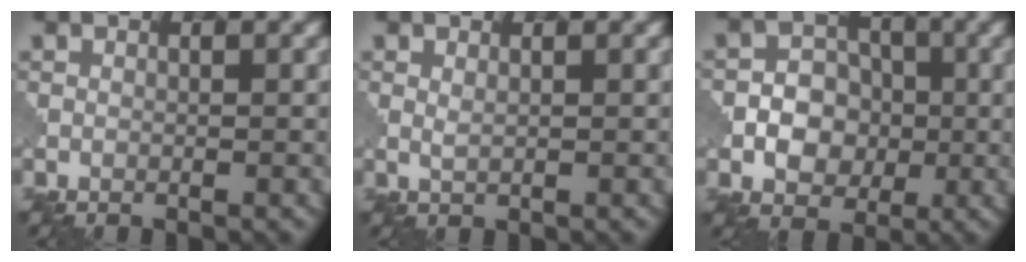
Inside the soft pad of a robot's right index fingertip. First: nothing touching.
{"total": 0.9, "force": [0.2, 0.4, 0.8], "torque": [-0.020, 0.000, 0.005]}
{"total": 5.0, "force": [-1.0, 4.0, 2.8], "torque": [-0.026, 0.001, -0.027]}